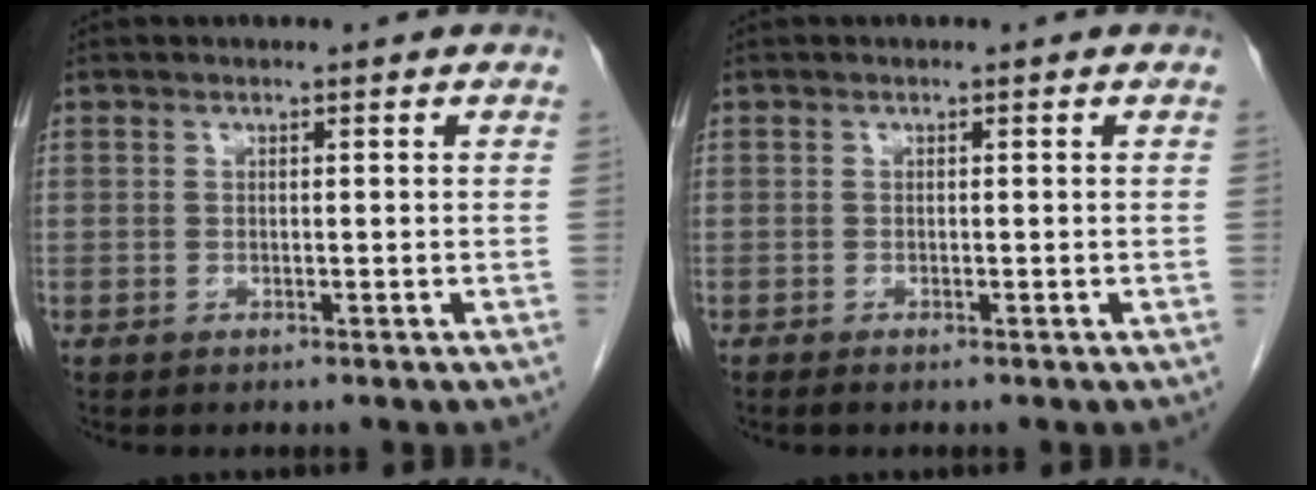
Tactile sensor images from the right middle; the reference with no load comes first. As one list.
[{"total": 0.5, "force": [-0.5, 0.0, 0.3], "torque": [-0.010, -0.002, -0.009]}]